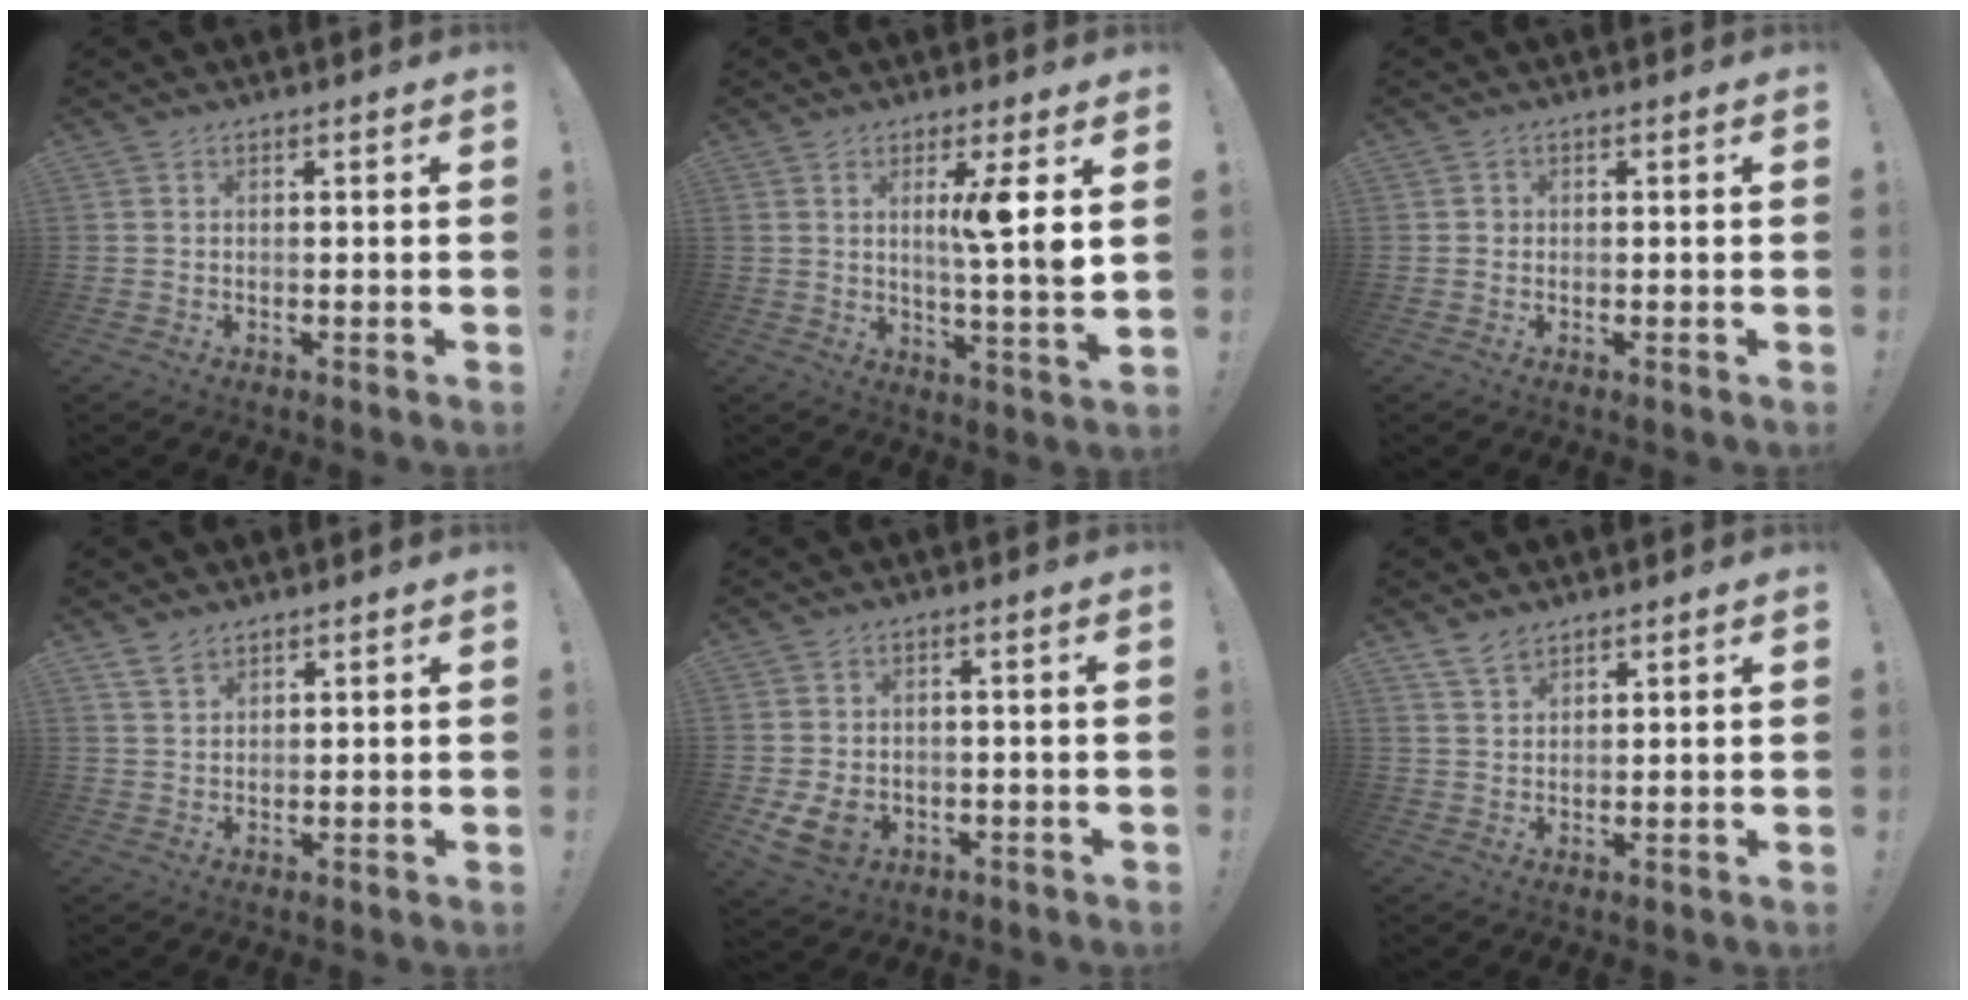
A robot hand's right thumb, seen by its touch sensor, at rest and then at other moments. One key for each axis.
{"total": 8.6, "fx": 2.5, "fy": -0.6, "fz": 8.2, "tx": -0.119, "ty": -0.019, "tz": 0.028}
{"total": 1.1, "fx": -0.2, "fy": 1.1, "fz": 0.3, "tx": -0.002, "ty": 0.003, "tz": -0.004}
{"total": 3.7, "fx": 2.8, "fy": 1.9, "fz": 1.4, "tx": -0.025, "ty": -0.012, "tz": 0.054}
{"total": 8.1, "fx": -1.5, "fy": 6.2, "fz": 5.0, "tx": -0.094, "ty": 0.005, "tz": -0.021}
{"total": 4.8, "fx": 3.7, "fy": 2.5, "fz": 1.8, "tx": -0.036, "ty": -0.013, "tz": 0.071}